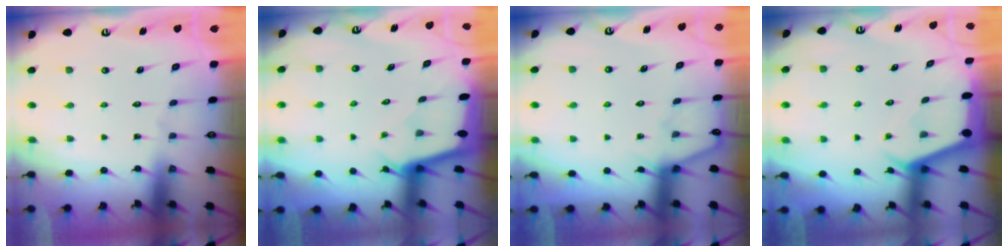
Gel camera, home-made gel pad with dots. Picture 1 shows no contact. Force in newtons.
{"total": 2.0, "press": 2.0, "slide": 0.1}
{"total": 3.6, "press": 3.6, "slide": 0.5}
{"total": 2.2, "press": 2.2, "slide": 0.3}